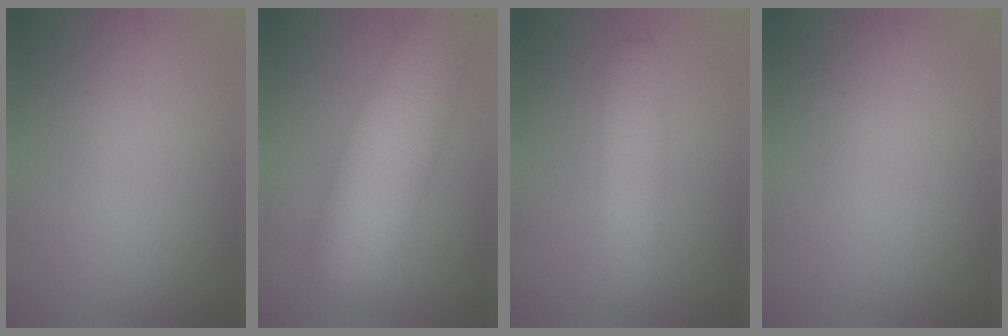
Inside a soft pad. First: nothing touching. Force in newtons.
{"total": 9.3, "press": 9.3, "slide": 0.5}
{"total": 3.6, "press": 3.6, "slide": 0.2}
{"total": 0.0}